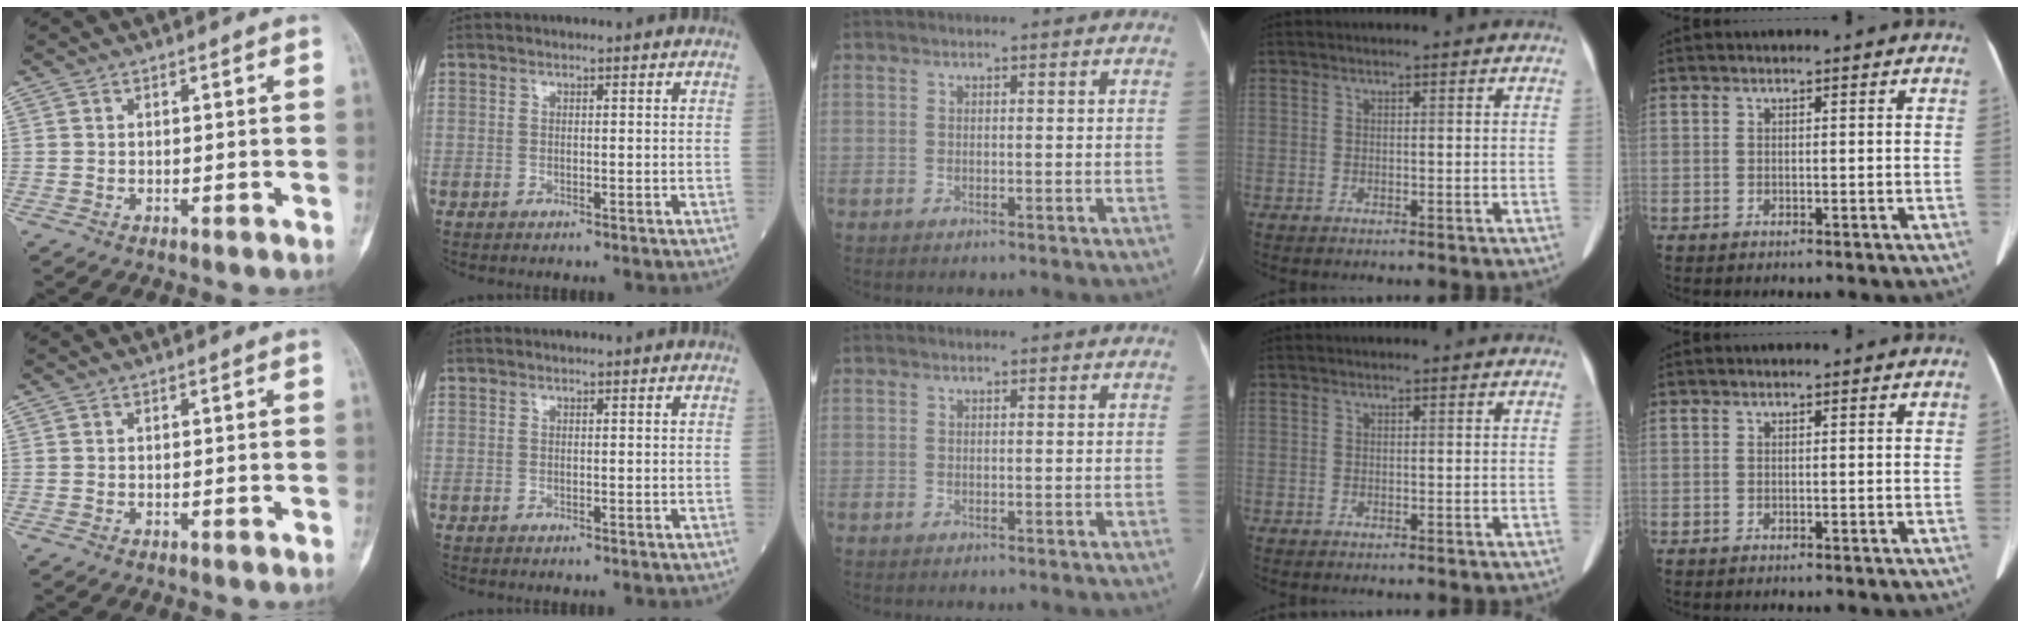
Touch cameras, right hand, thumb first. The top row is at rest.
{}